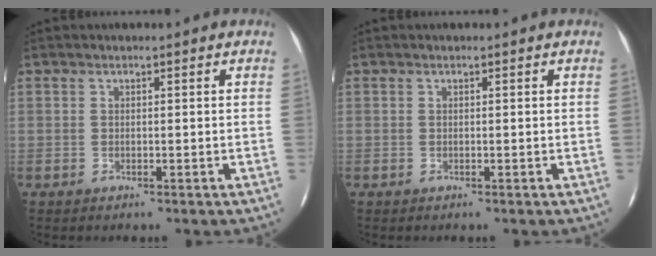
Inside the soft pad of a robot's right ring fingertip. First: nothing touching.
{"total": 0.0}